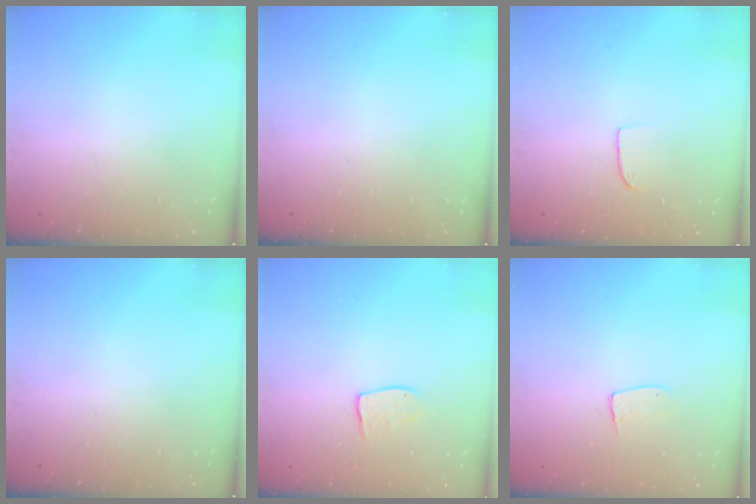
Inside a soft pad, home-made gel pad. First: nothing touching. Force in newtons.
{"total": 0.0}
{"total": 4.6, "press": 4.6, "slide": 0.4}
{"total": 0.0}
{"total": 7.0, "press": 7.0, "slide": 0.5}
{"total": 5.2, "press": 5.2, "slide": 0.3}